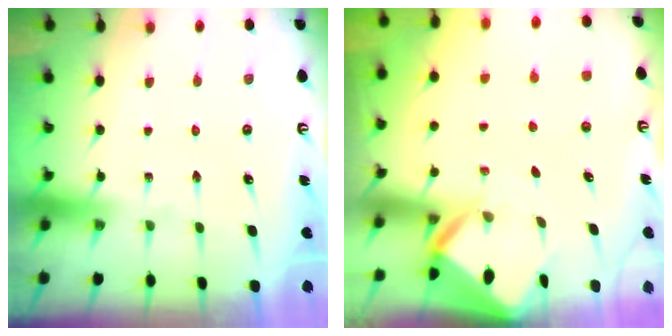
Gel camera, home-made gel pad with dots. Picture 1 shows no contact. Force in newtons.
{"total": 3.0, "press": 3.0, "slide": 0.2}